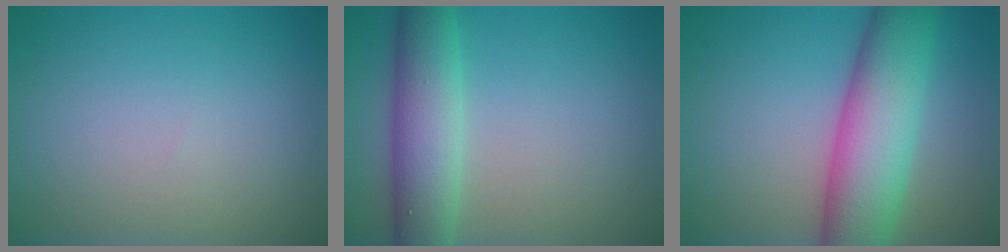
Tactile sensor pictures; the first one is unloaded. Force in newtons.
{"total": 5.9, "press": 5.8, "slide": 0.3}
{"total": 9.3, "press": 9.3, "slide": 0.1}